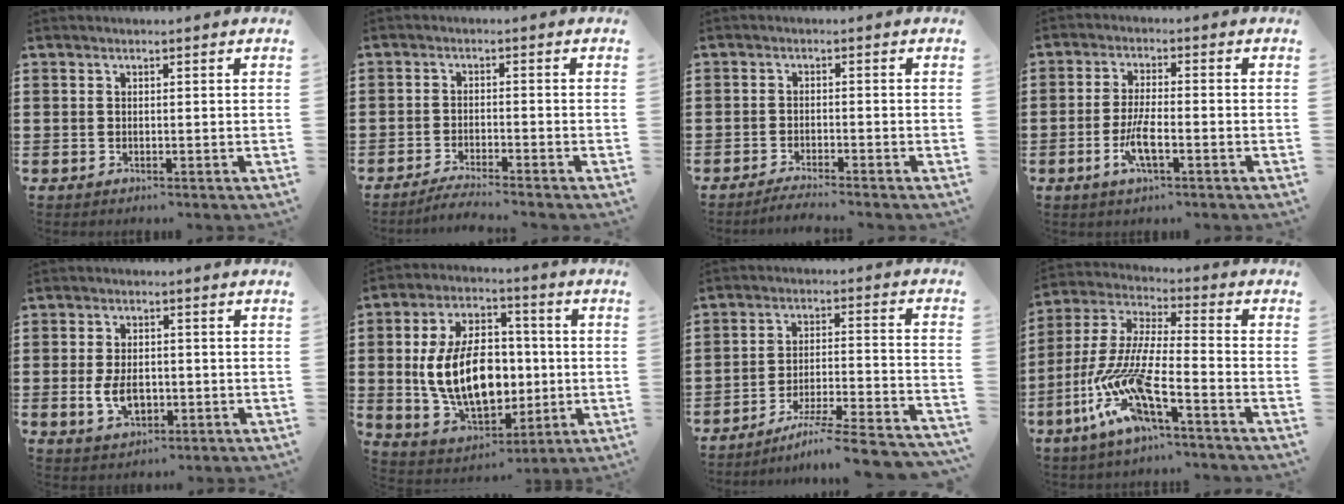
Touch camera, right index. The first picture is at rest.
{"total": 2.6, "force": [-2.5, -0.4, 0.6], "torque": [-0.012, -0.003, -0.050]}
{"total": 2.0, "force": [-1.9, -0.4, 0.5], "torque": [-0.010, -0.002, -0.036]}
{"total": 4.9, "force": [-2.0, 1.1, 4.4], "torque": [-0.100, -0.008, -0.042]}
{"total": 4.9, "force": [-0.9, 3.0, 3.8], "torque": [-0.077, -0.005, -0.020]}
{"total": 13.6, "force": [-0.2, 8.5, 10.7], "torque": [-0.229, -0.001, -0.004]}
{"total": 7.4, "force": [-6.2, -0.4, 3.9], "torque": [-0.067, -0.012, -0.122]}
{"total": 11.6, "force": [-8.0, 1.6, 8.3], "torque": [-0.202, -0.021, -0.171]}